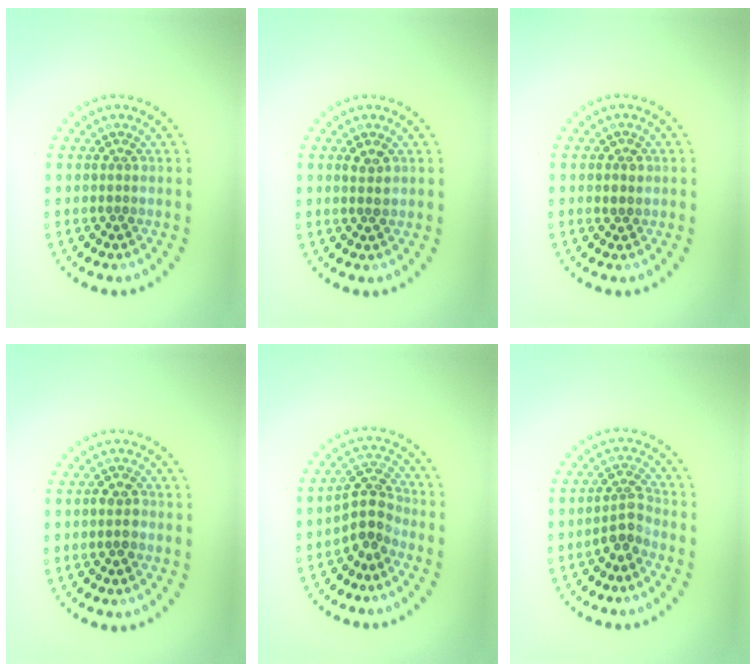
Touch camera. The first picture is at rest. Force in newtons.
{"total": 1.3, "press": 1.3, "slide": 0.2}
{"total": 0.9, "press": 0.8, "slide": 0.4}
{"total": 1.8, "press": 1.7, "slide": 0.7}
{"total": 3.3, "press": 2.8, "slide": 1.7}
{"total": 2.4, "press": 1.9, "slide": 1.5}